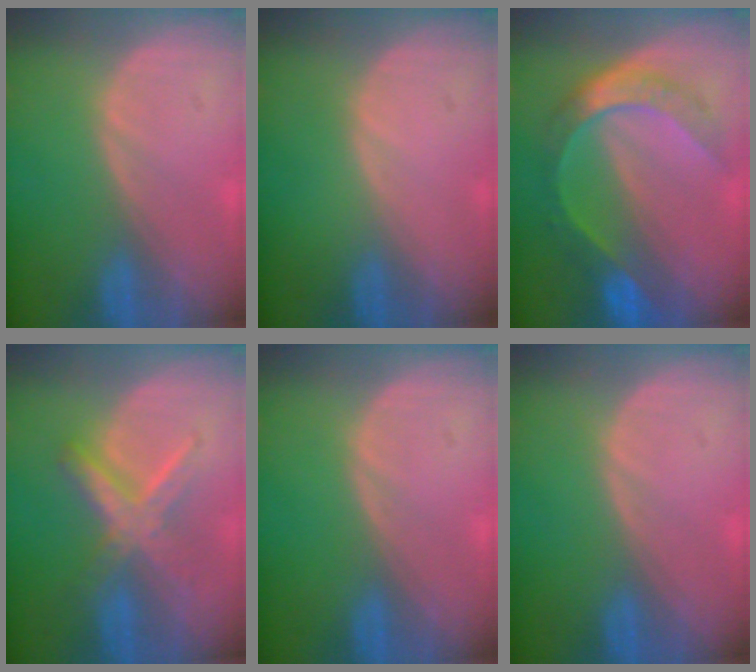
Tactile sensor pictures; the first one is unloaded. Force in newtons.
{"total": 0.0}
{"total": 8.2, "press": 8.2, "slide": 0.9}
{"total": 5.9, "press": 5.9, "slide": 0.2}
{"total": 0.0}
{"total": 0.0}